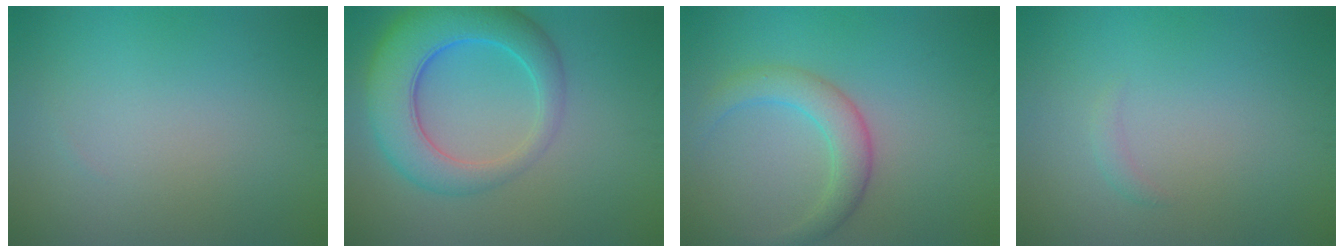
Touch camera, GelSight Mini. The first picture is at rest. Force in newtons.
{"total": 8.1, "press": 8.1, "slide": 0.4}
{"total": 3.5, "press": 3.5, "slide": 0.1}
{"total": 0.7, "press": 0.7, "slide": 0.0}